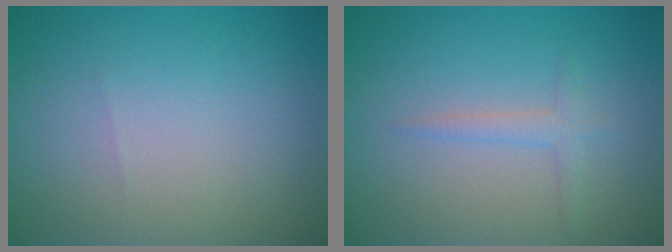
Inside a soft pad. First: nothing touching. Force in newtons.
{"total": 1.4, "press": 1.4, "slide": 0.1}